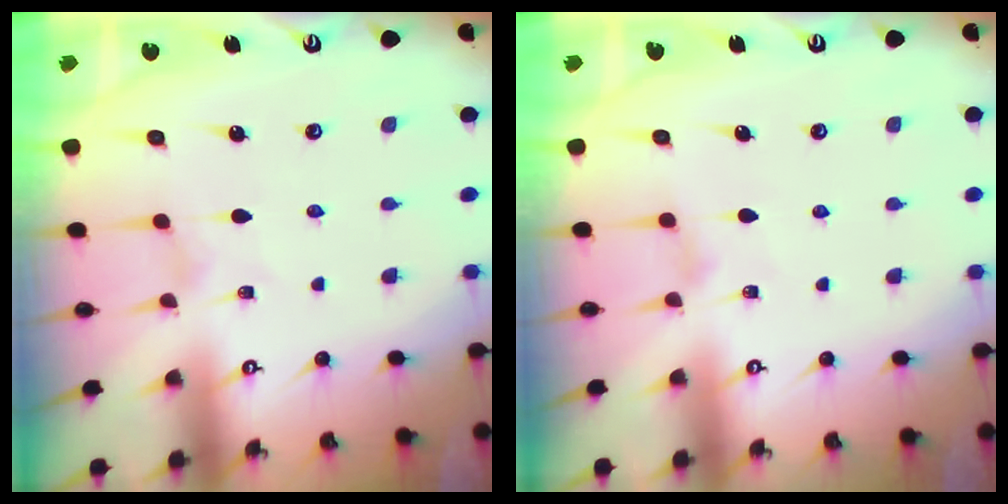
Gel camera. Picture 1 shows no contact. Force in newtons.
{"total": 1.2, "press": 1.1, "slide": 0.3}